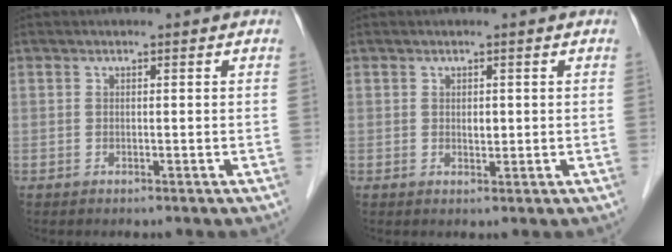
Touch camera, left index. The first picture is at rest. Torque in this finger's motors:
{"motor_torque": [0.07, 0.05, 0.01, 0.00]}